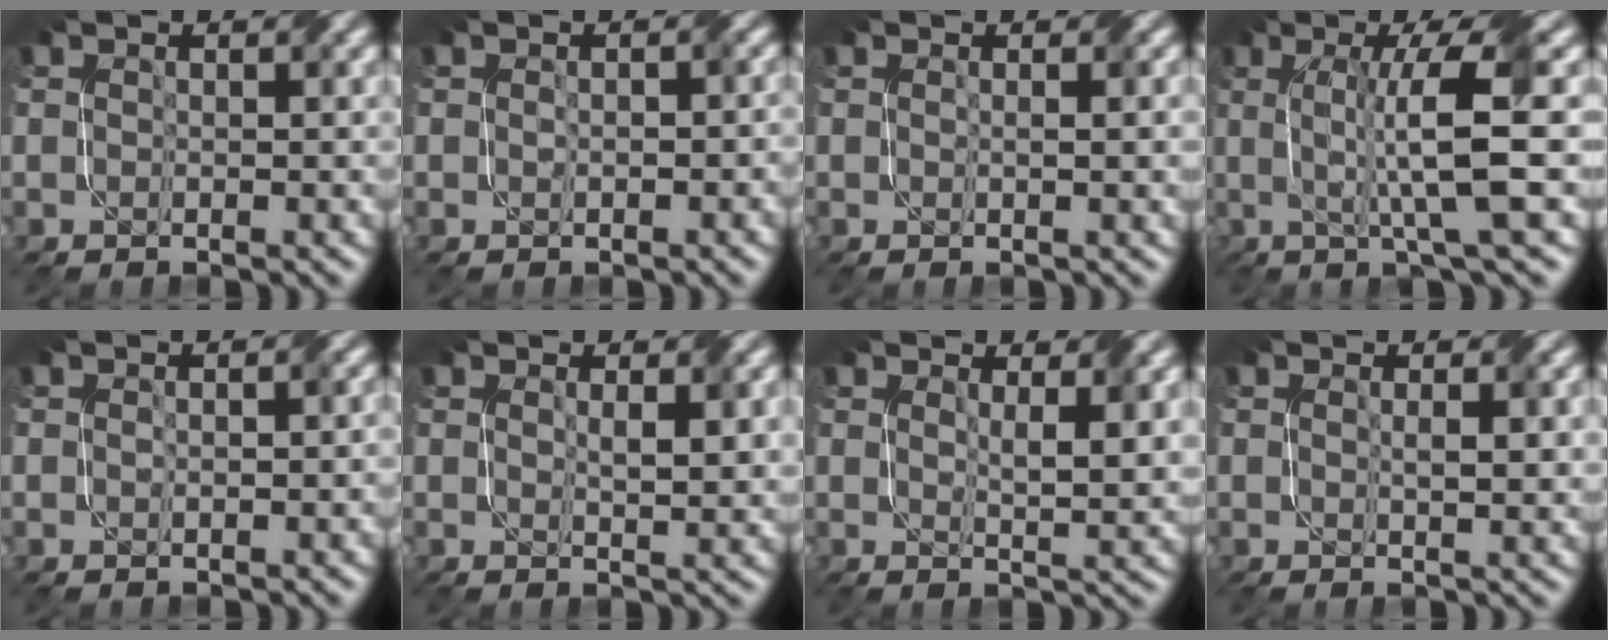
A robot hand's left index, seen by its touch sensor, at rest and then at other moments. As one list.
[{"total": 1.3, "force": [-0.2, 0.7, 1.1], "torque": [-0.021, 0.001, 0.001]}, {"total": 1.6, "force": [0.2, 0.2, 1.6], "torque": [-0.022, 0.003, 0.002]}, {"total": 8.2, "force": [0.3, 1.1, 8.1], "torque": [-0.126, 0.006, 0.006]}, {"total": 1.0, "force": [-0.1, 0.4, 0.9], "torque": [-0.017, 0.002, 0.001]}, {"total": 2.5, "force": [0.8, 0.4, 2.3], "torque": [-0.039, -0.002, 0.017]}, {"total": 3.1, "force": [1.4, 0.5, 2.7], "torque": [-0.046, -0.008, 0.026]}, {"total": 2.1, "force": [0.4, 0.3, 2.0], "torque": [-0.030, 0.001, 0.007]}]